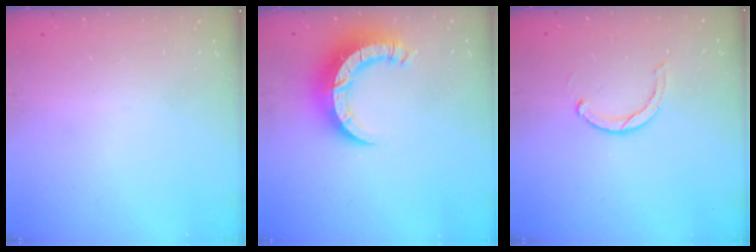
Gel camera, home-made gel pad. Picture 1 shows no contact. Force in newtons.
{"total": 10.0, "press": 9.9, "slide": 1.2}
{"total": 3.5, "press": 3.4, "slide": 0.6}